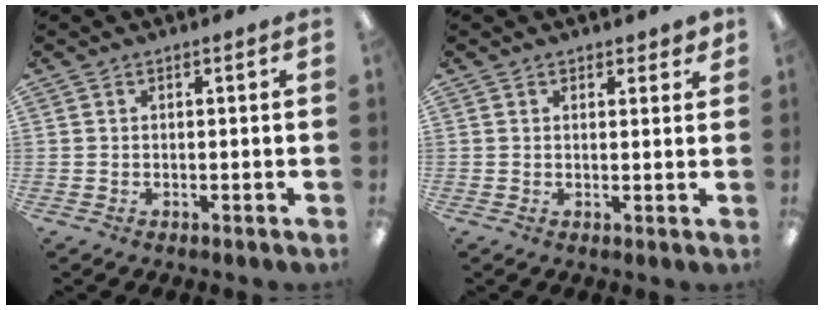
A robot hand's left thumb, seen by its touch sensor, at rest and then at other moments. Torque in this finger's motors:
{"motor_torque": [0.14, 0.13, -0.19, -0.29, -0.01]}